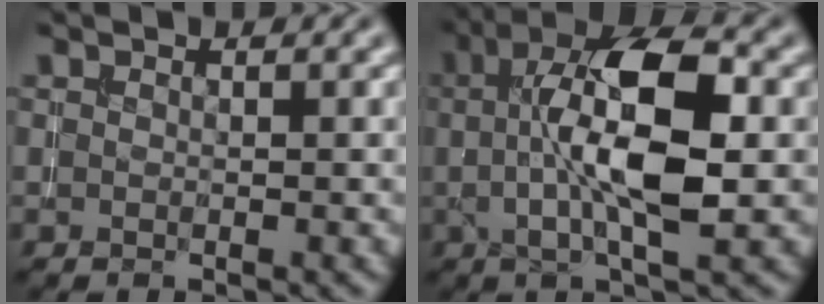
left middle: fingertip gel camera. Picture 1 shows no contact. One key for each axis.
{"total": 9.3, "fx": 0.9, "fy": 3.1, "fz": 8.7, "tx": -0.143, "ty": 0.014, "tz": 0.009}